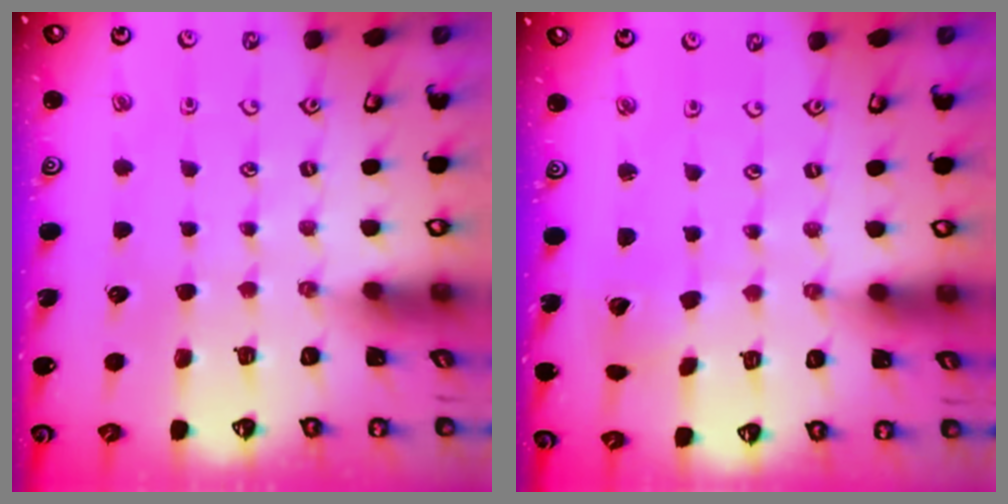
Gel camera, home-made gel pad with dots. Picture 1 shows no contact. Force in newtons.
{"total": 2.0, "press": 2.0, "slide": 0.2}